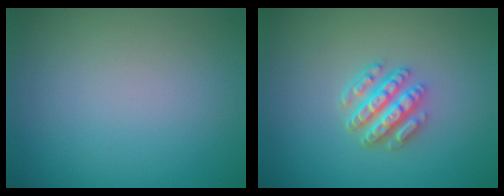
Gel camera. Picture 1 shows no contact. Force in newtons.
{"total": 4.3, "press": 3.4, "slide": 2.6}